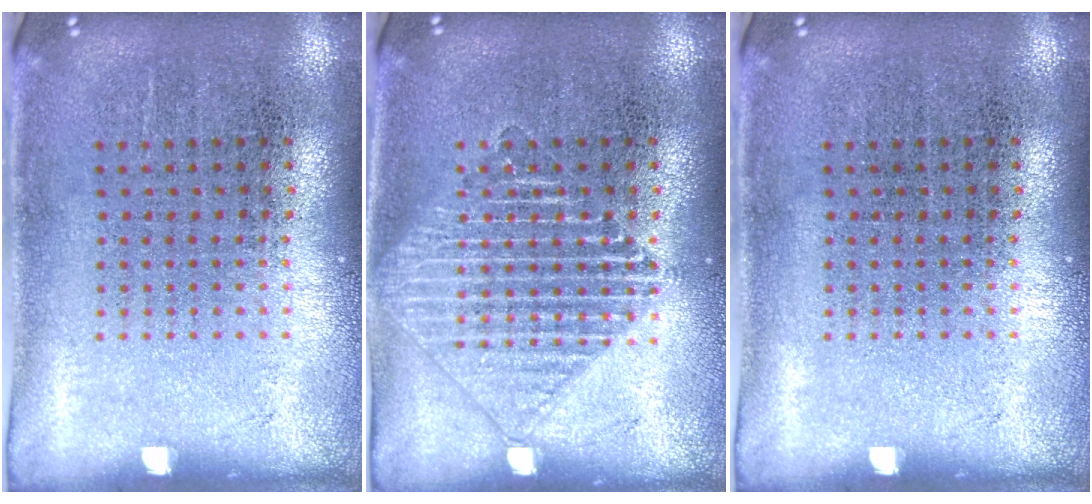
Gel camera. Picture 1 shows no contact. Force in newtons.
{"total": 2.6, "press": 2.6, "slide": 0.5}
{"total": 0.0}